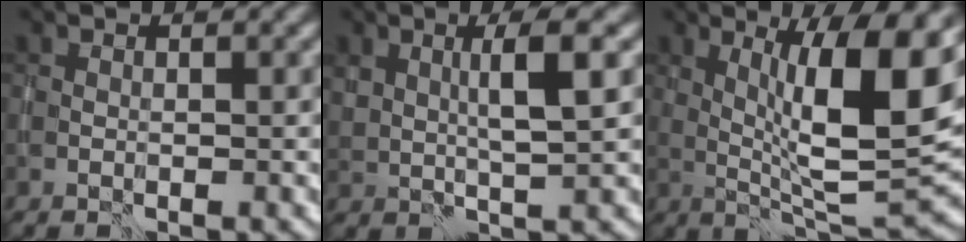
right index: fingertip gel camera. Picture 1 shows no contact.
{"total": 3.4, "force": [1.3, 0.6, 3.0], "torque": [-0.055, 0.003, 0.024]}
{"total": 10.9, "force": [2.1, 2.5, 10.4], "torque": [-0.158, -0.001, 0.039]}